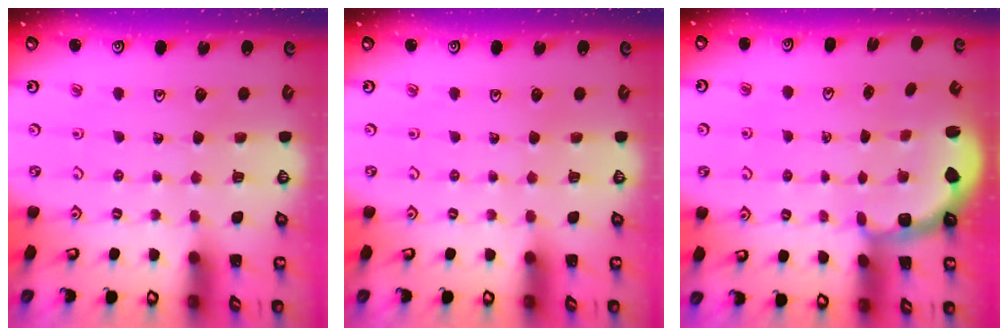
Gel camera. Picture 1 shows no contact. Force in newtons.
{"total": 0.0}
{"total": 2.5, "press": 1.1, "slide": 2.2}